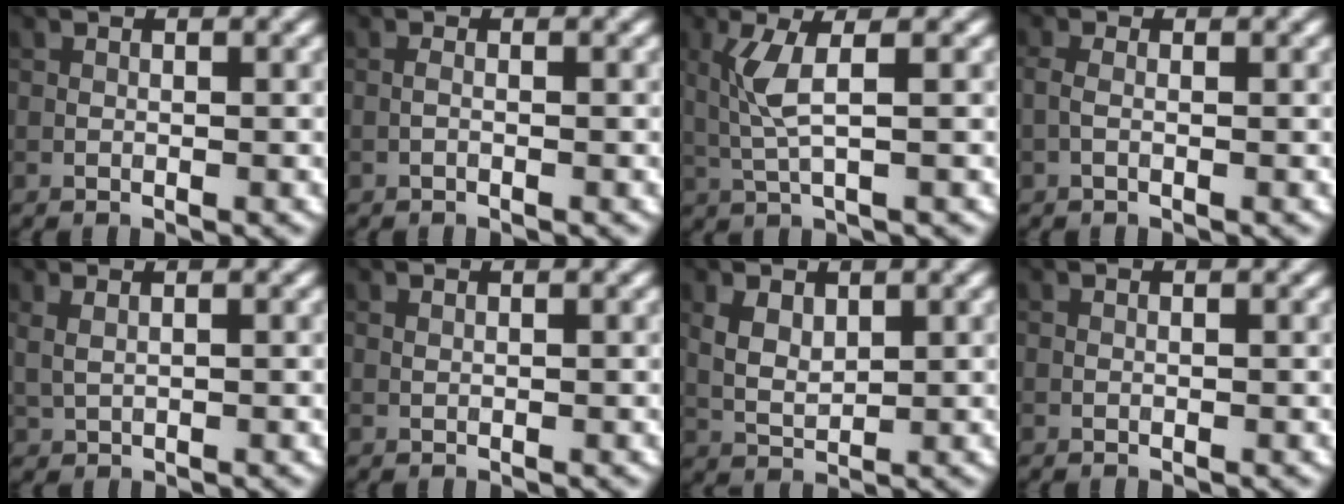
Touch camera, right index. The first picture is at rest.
{"total": 0.5, "force": [-0.2, 0.0, 0.5], "torque": [-0.012, 0.000, -0.006]}
{"total": 3.3, "force": [0.7, 0.6, 3.2], "torque": [-0.078, -0.002, 0.018]}
{"total": 1.1, "force": [-0.2, 0.5, 1.0], "torque": [-0.026, 0.000, -0.008]}
{"total": 1.1, "force": [0.7, 0.5, 0.7], "torque": [-0.020, -0.003, 0.020]}
{"total": 0.0}
{"total": 2.6, "force": [1.1, 1.6, 1.8], "torque": [-0.043, -0.003, 0.025]}
{"total": 0.0}